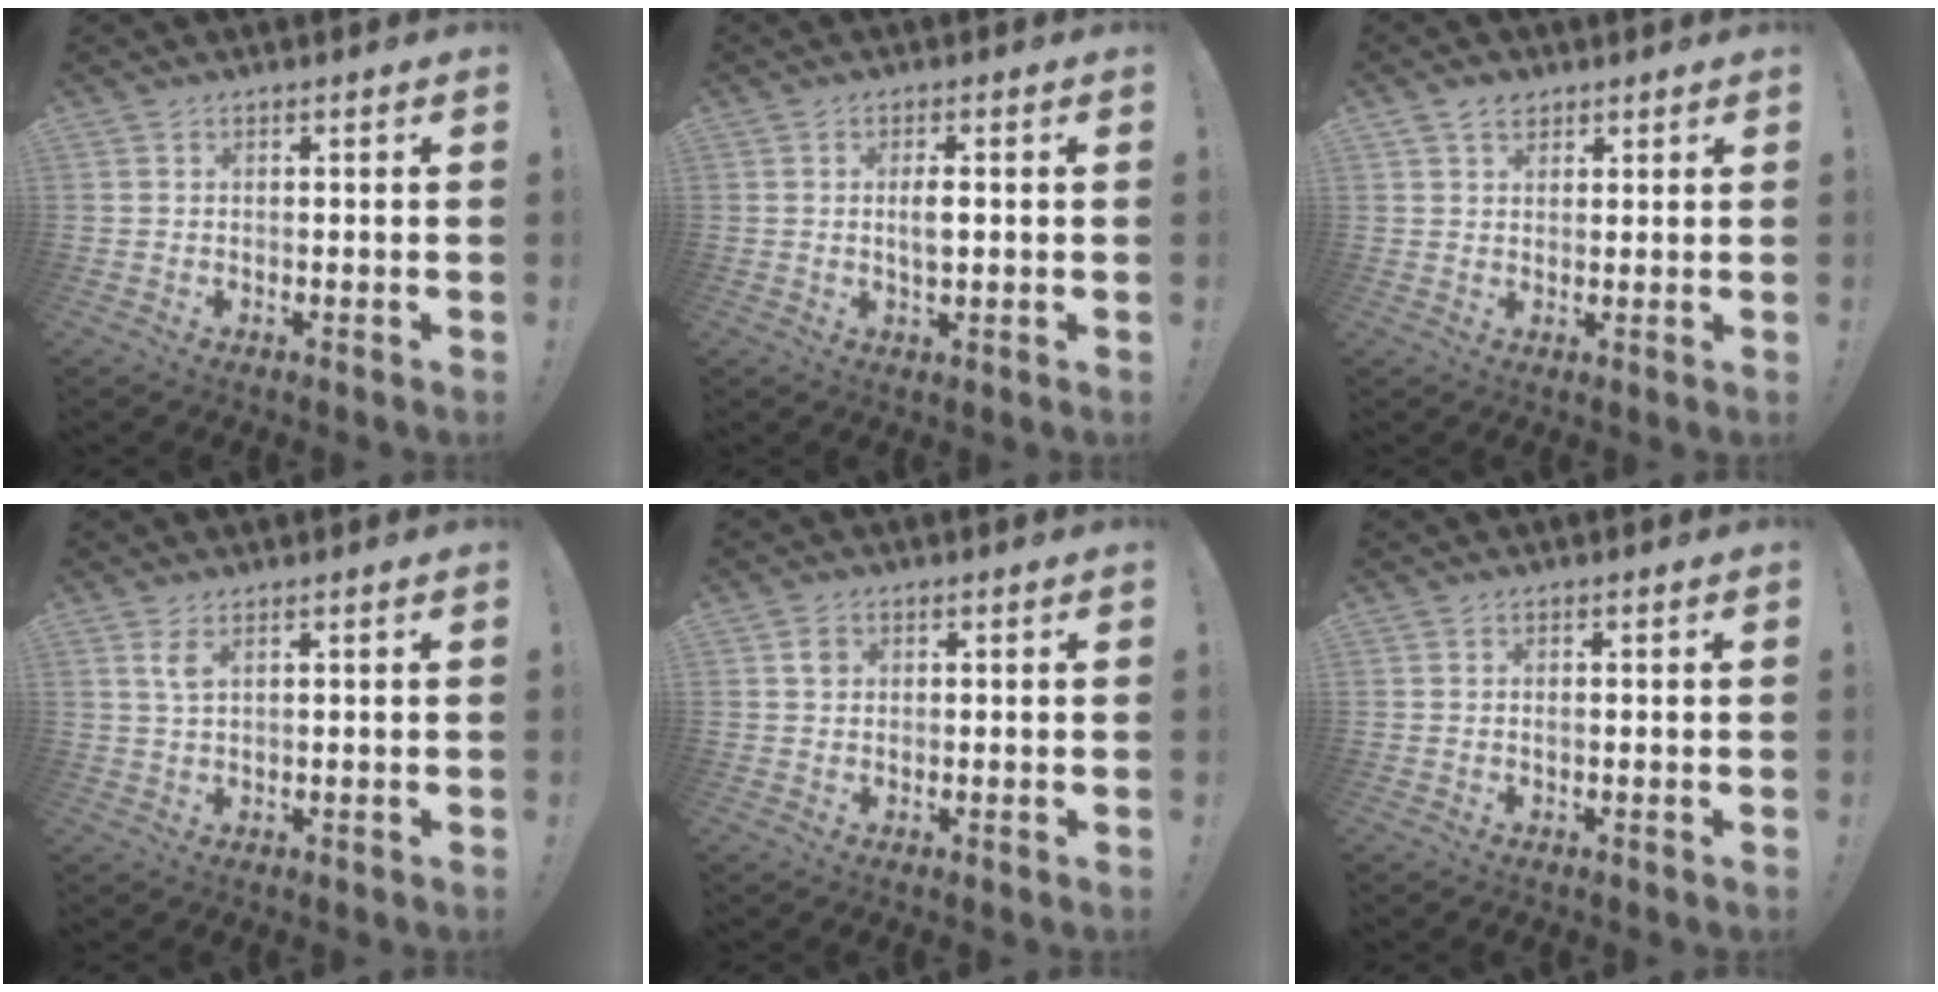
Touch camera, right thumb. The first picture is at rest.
{"total": 3.9, "force": [0.1, 1.4, 3.6], "torque": [-0.060, -0.006, -0.005]}
{"total": 4.4, "force": [2.8, 3.0, 1.6], "torque": [-0.015, -0.011, 0.050]}
{"total": 5.0, "force": [1.7, 2.1, 4.2], "torque": [-0.081, -0.003, 0.026]}
{"total": 1.8, "force": [0.6, 1.5, 0.8], "torque": [0.008, -0.006, 0.005]}
{"total": 0.0}